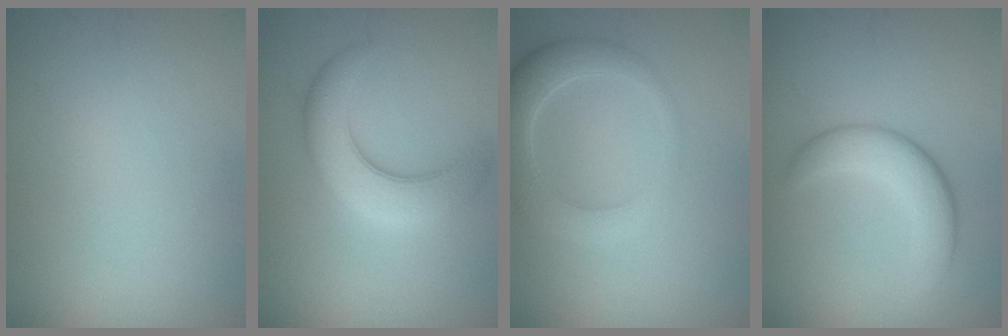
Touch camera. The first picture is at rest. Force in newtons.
{"total": 5.7, "press": 5.7, "slide": 0.3}
{"total": 4.3, "press": 4.3, "slide": 0.3}
{"total": 4.4, "press": 4.3, "slide": 0.3}